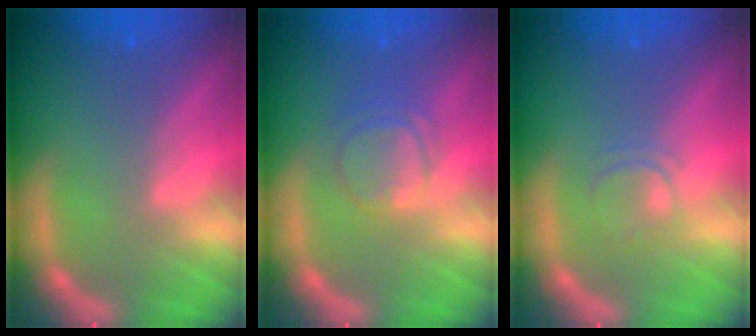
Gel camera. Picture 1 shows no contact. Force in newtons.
{"total": 4.0}
{"total": 2.0}